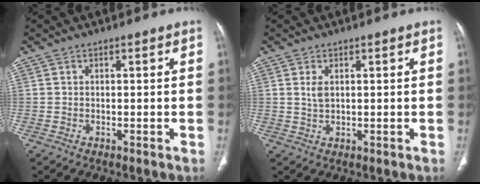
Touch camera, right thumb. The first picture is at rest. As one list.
[{"total": 2.2, "force": [0.7, 1.1, 1.8], "torque": [-0.037, -0.001, 0.019]}]